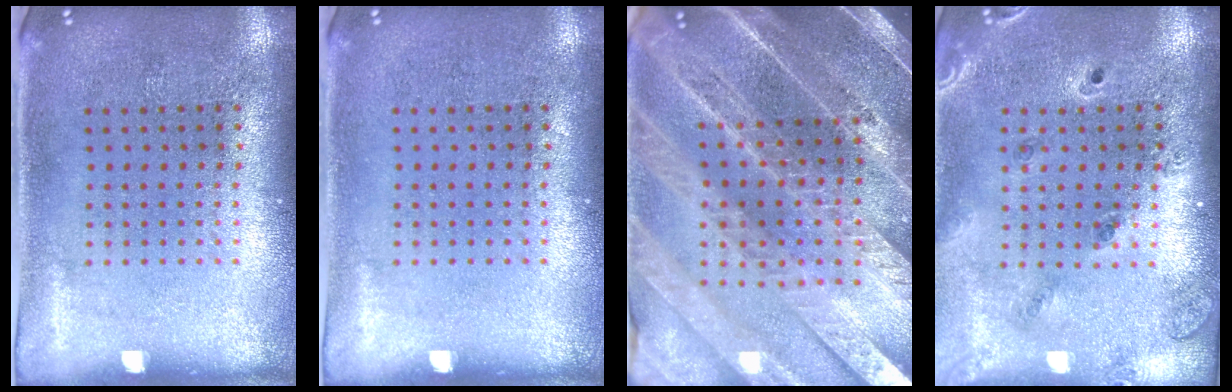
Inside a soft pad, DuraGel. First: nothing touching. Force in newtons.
{"total": 0.0}
{"total": 5.0, "press": 4.4, "slide": 2.4}
{"total": 1.4, "press": 1.3, "slide": 0.3}